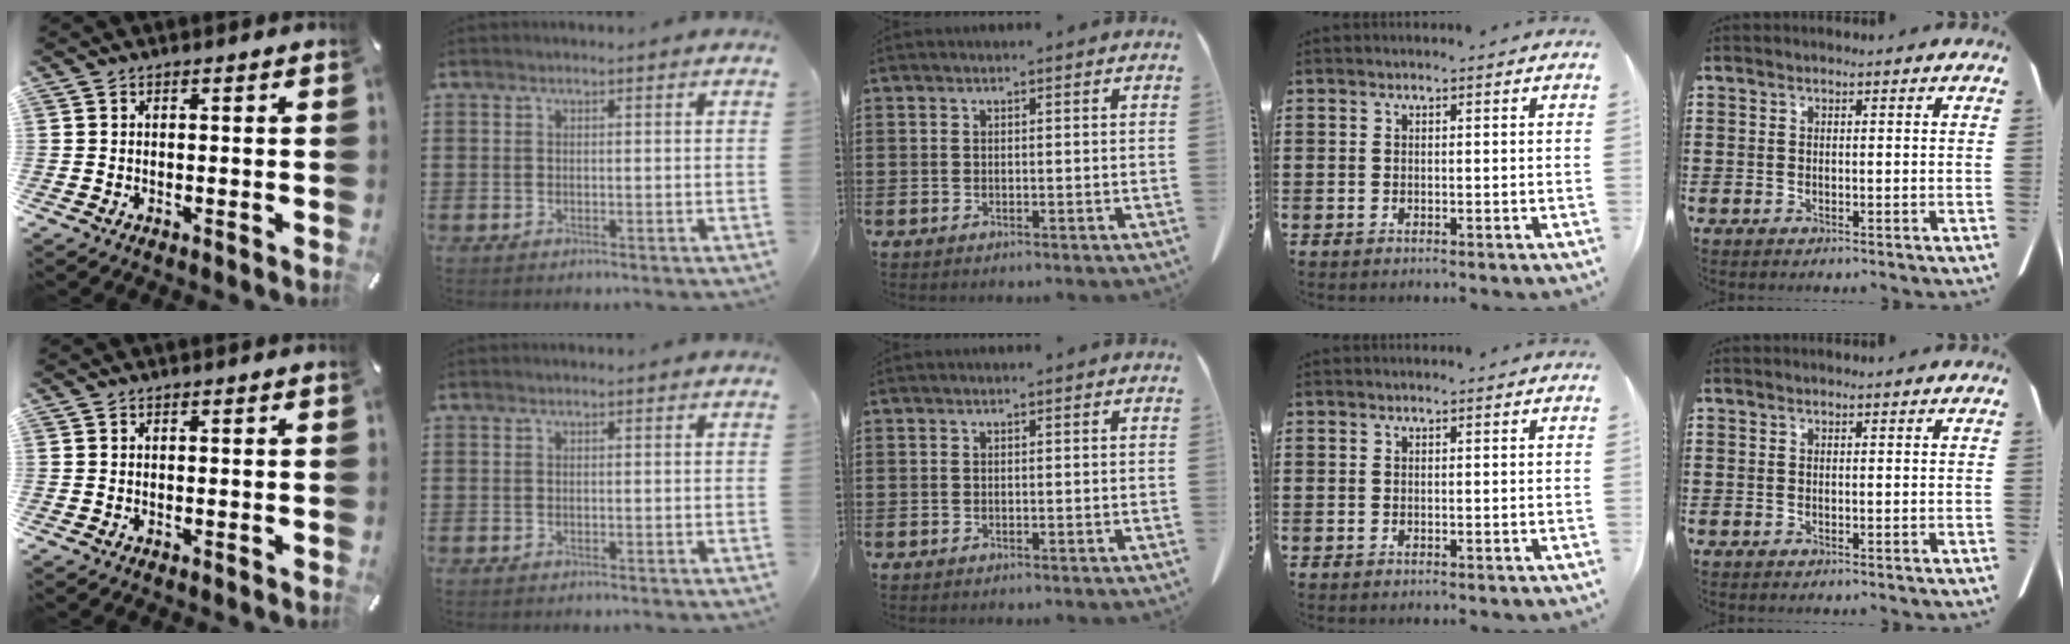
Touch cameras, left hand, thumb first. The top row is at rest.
{}